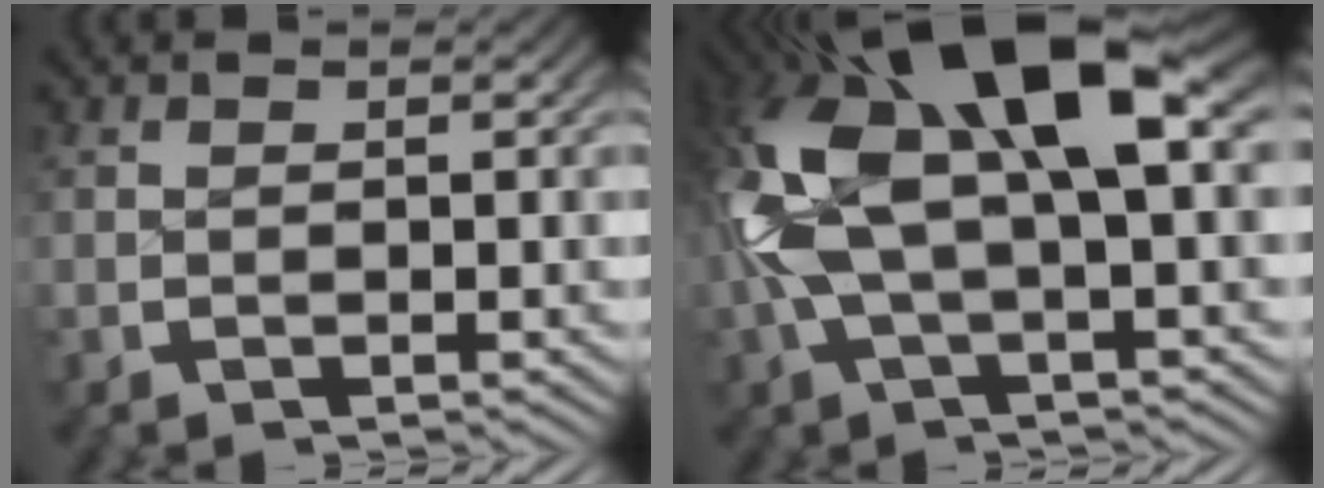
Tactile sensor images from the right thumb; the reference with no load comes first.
{"total": 14.4, "force": [1.3, 7.6, 12.2], "torque": [-0.272, 0.005, 0.018]}